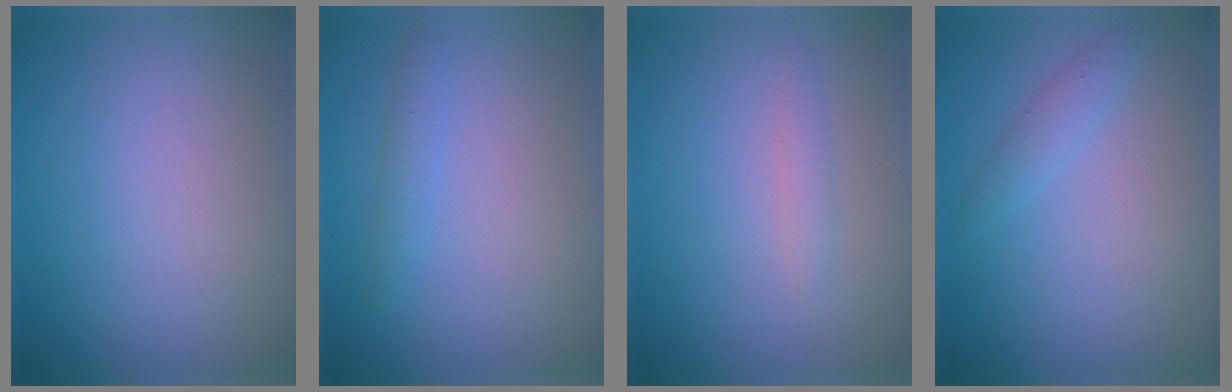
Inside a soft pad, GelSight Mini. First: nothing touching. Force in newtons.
{"total": 1.2, "press": 1.2, "slide": 0.1}
{"total": 1.0, "press": 1.0, "slide": 0.0}
{"total": 1.5, "press": 1.4, "slide": 0.1}